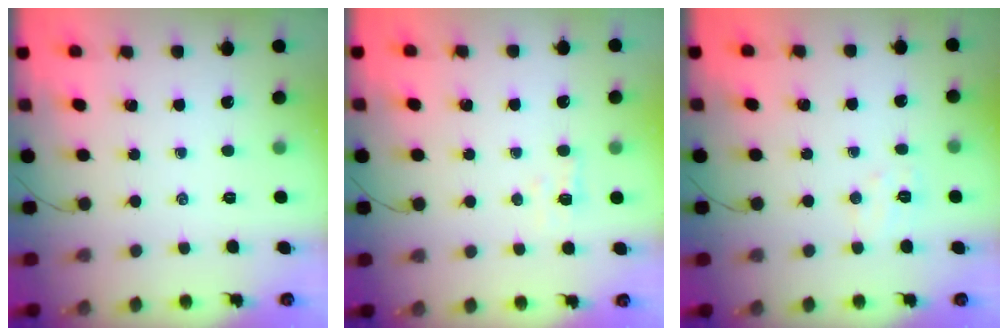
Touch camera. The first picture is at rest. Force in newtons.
{"total": 2.9, "press": 2.8, "slide": 1.0}
{"total": 5.6, "press": 5.4, "slide": 1.2}